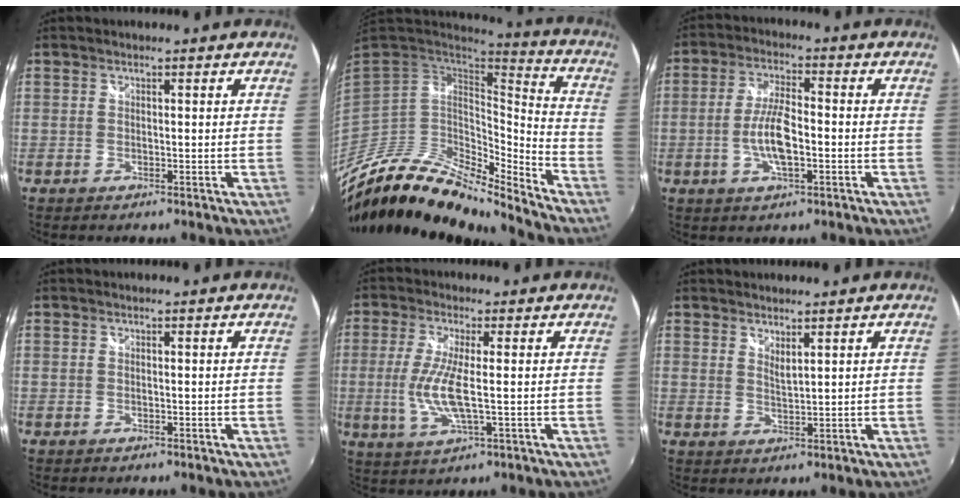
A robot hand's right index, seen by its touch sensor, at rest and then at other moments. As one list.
[{"total": 19.2, "force": [-16.2, 4.7, 9.2], "torque": [-0.169, -0.021, -0.301]}, {"total": 7.8, "force": [-1.9, 2.3, 7.2], "torque": [-0.146, 0.003, -0.038]}, {"total": 0.0}, {"total": 8.2, "force": [-0.7, 1.4, 8.0], "torque": [-0.169, -0.009, -0.011]}, {"total": 2.2, "force": [1.8, 0.3, 1.2], "torque": [-0.022, -0.003, 0.029]}]